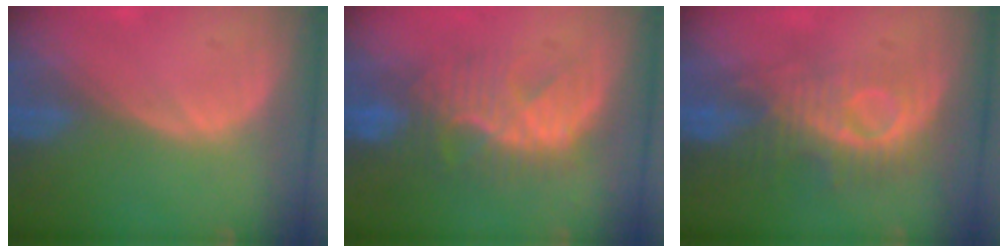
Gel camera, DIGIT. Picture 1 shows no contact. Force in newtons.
{"total": 8.5, "press": 8.3, "slide": 1.7}
{"total": 9.2, "press": 8.2, "slide": 4.0}